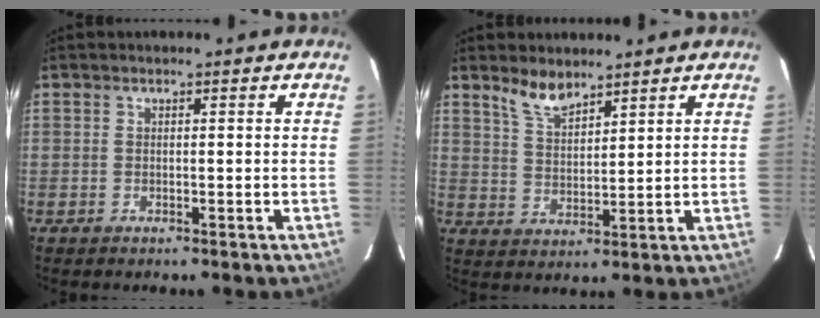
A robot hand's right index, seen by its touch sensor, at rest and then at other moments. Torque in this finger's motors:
{"motor_torque": [0.27, 0.25, 0.05, 0.04]}